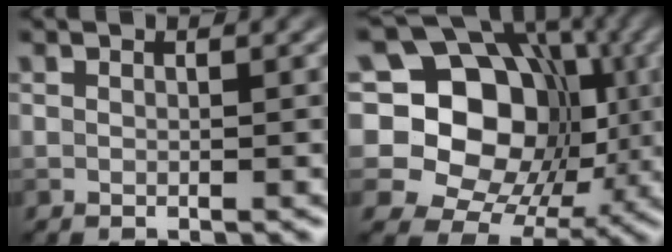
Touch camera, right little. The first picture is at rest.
{"total": 17.9, "force": [2.5, 15.0, 9.4], "torque": [-0.176, 0.030, 0.032]}